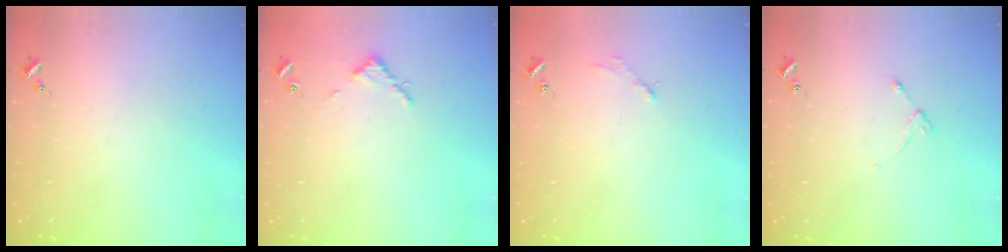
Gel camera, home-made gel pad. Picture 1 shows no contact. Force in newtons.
{"total": 2.8, "press": 2.8, "slide": 0.3}
{"total": 2.9, "press": 2.9, "slide": 0.4}
{"total": 4.0, "press": 3.9, "slide": 0.5}